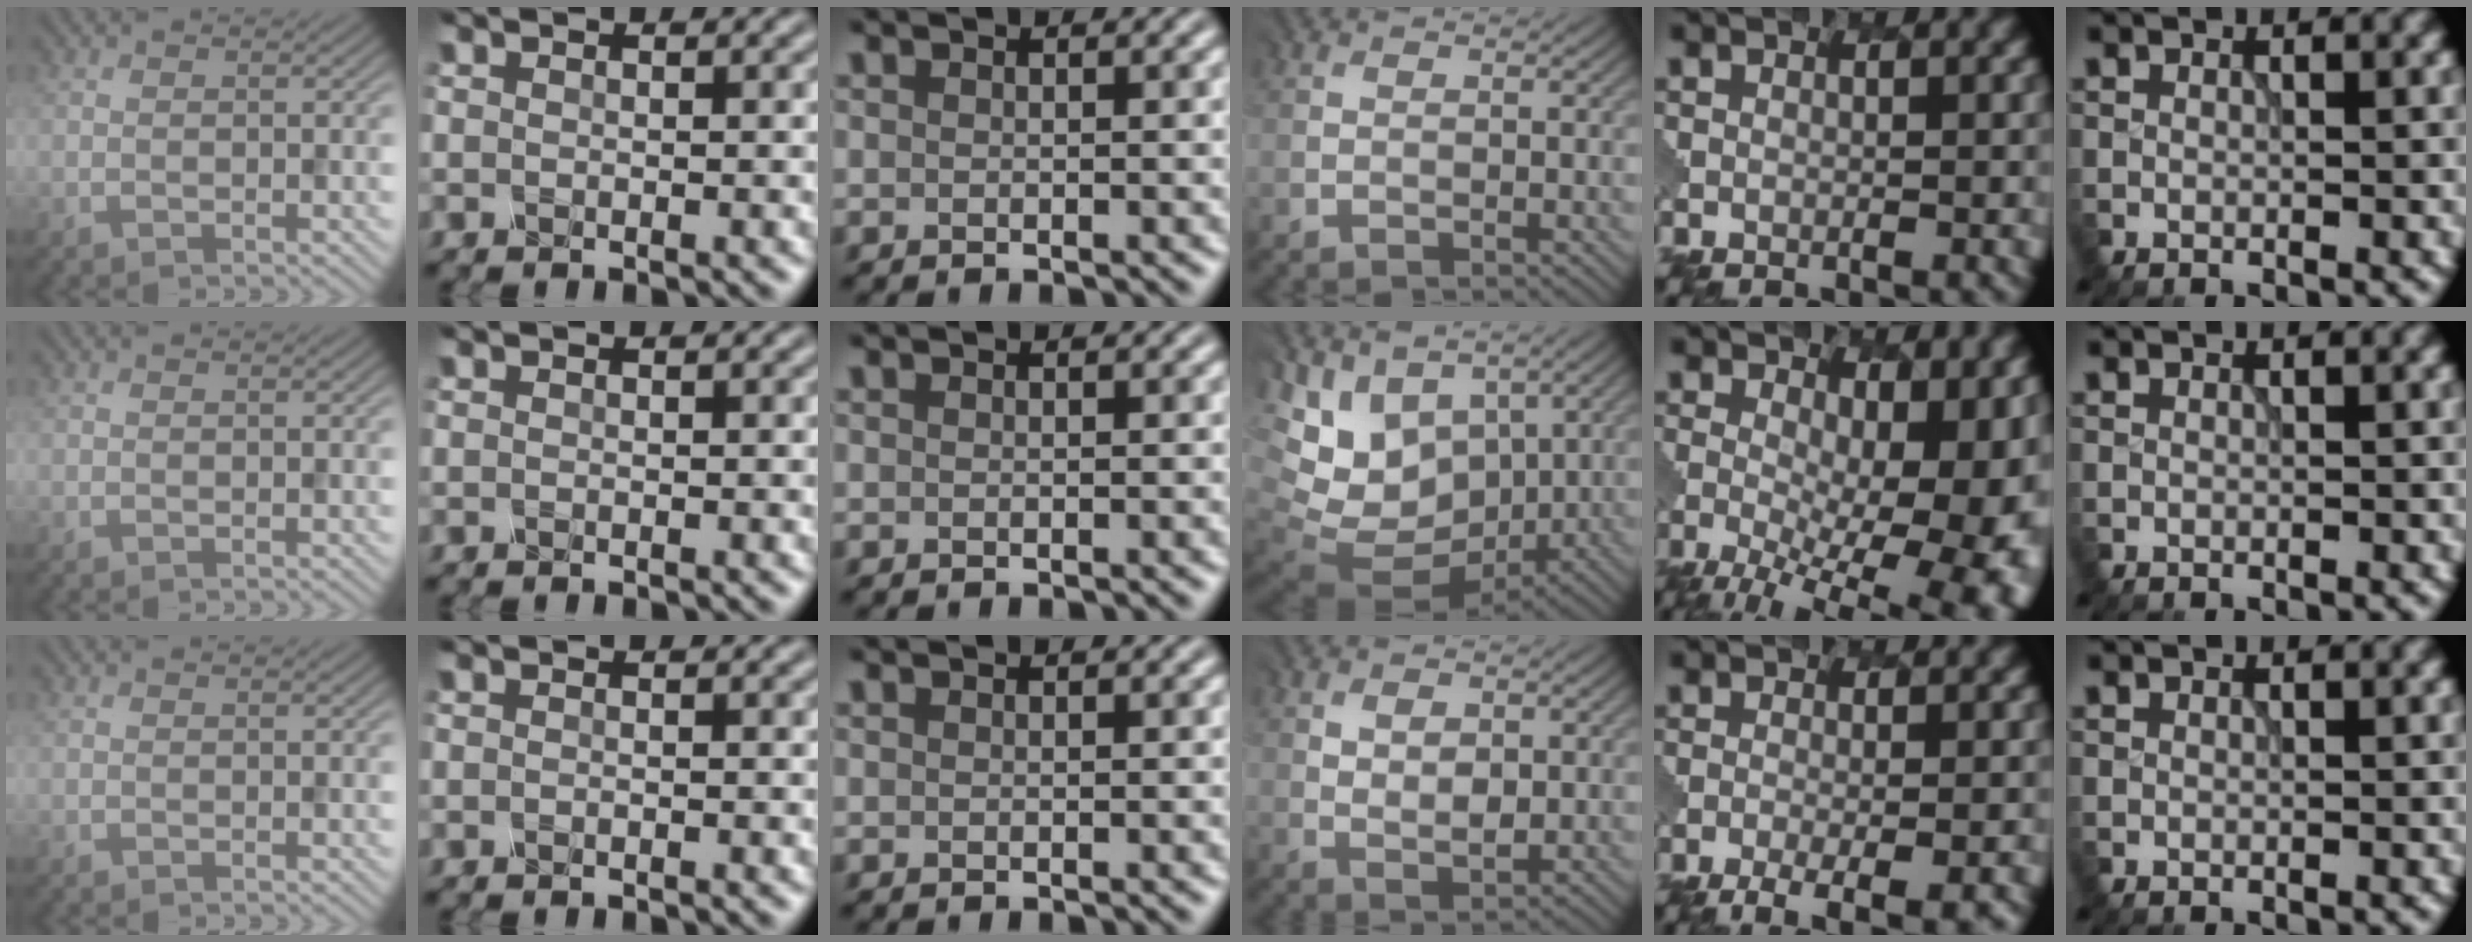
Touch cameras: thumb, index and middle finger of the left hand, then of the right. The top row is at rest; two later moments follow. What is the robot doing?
{"motion": "dispense", "object": "pipette"}